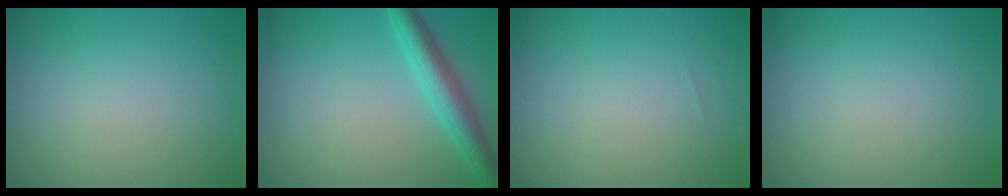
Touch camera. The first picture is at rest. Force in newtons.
{"total": 4.0, "press": 4.0, "slide": 0.2}
{"total": 0.0}
{"total": 0.0}